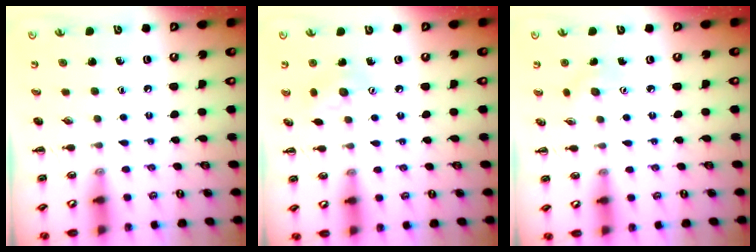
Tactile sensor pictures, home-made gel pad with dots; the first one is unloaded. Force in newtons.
{"total": 6.7, "press": 6.6, "slide": 1.2}
{"total": 3.1, "press": 3.0, "slide": 0.8}